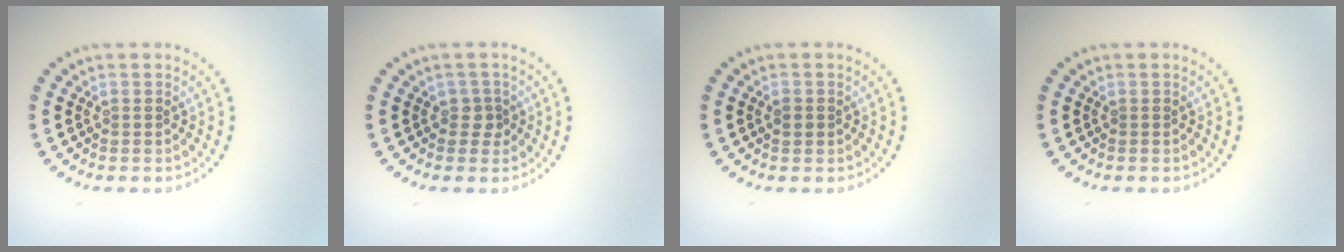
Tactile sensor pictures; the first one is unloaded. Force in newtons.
{"total": 1.3, "press": 1.1, "slide": 0.8}
{"total": 1.2, "press": 1.1, "slide": 0.2}
{"total": 0.0}